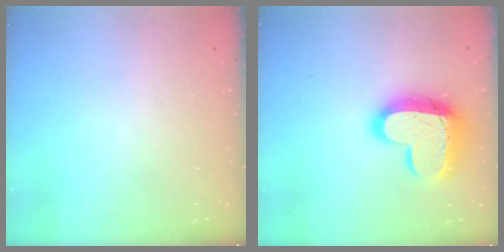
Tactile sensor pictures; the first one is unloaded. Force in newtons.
{"total": 17.1, "press": 17.0, "slide": 1.6}